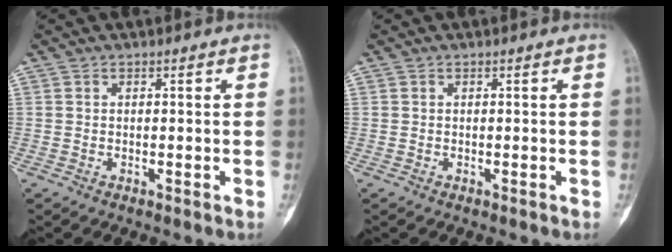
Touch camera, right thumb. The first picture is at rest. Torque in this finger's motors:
{"motor_torque": [0.00, 0.01, 0.03, -0.03, 0.01]}